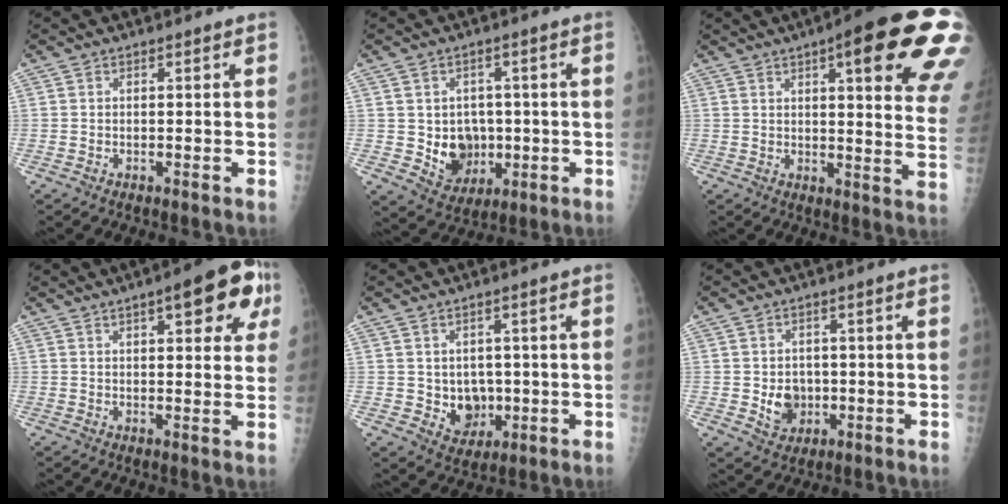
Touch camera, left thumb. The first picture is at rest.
{"total": 8.1, "force": [-0.7, 6.9, 4.2], "torque": [-0.026, 0.000, 0.008]}
{"total": 23.3, "force": [11.1, 5.2, 19.8], "torque": [-0.205, -0.025, 0.131]}
{"total": 12.3, "force": [5.5, 4.2, 10.2], "torque": [-0.092, -0.002, 0.062]}
{"total": 6.1, "force": [-0.4, 5.1, 3.4], "torque": [-0.018, -0.004, 0.011]}
{"total": 5.3, "force": [-0.6, 4.5, 2.7], "torque": [-0.017, 0.002, 0.001]}